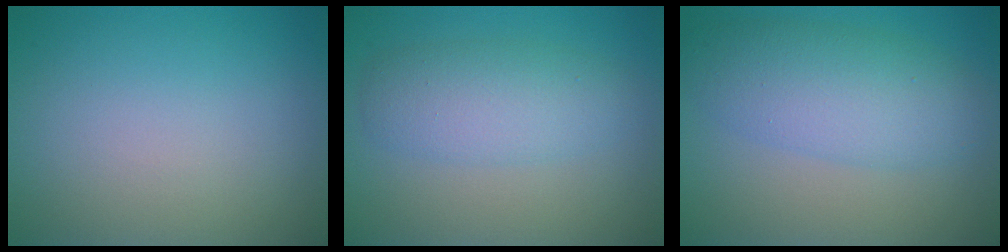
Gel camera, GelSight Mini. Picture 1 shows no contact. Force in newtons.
{"total": 4.1, "press": 4.1, "slide": 0.2}
{"total": 5.7, "press": 5.7, "slide": 0.3}